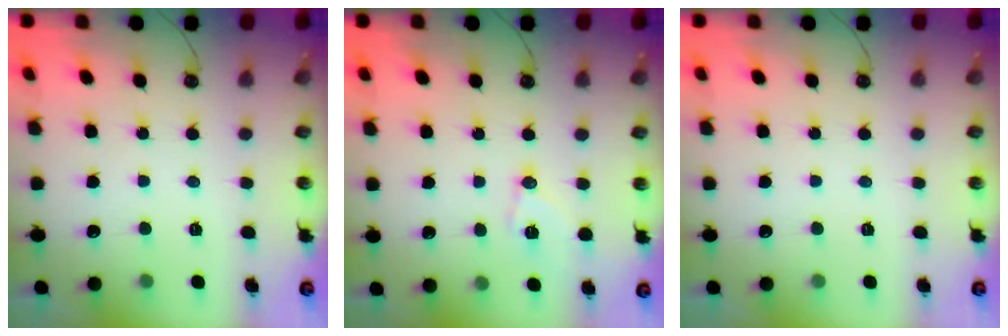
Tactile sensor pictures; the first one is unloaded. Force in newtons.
{"total": 8.1, "press": 8.0, "slide": 0.9}
{"total": 0.0}